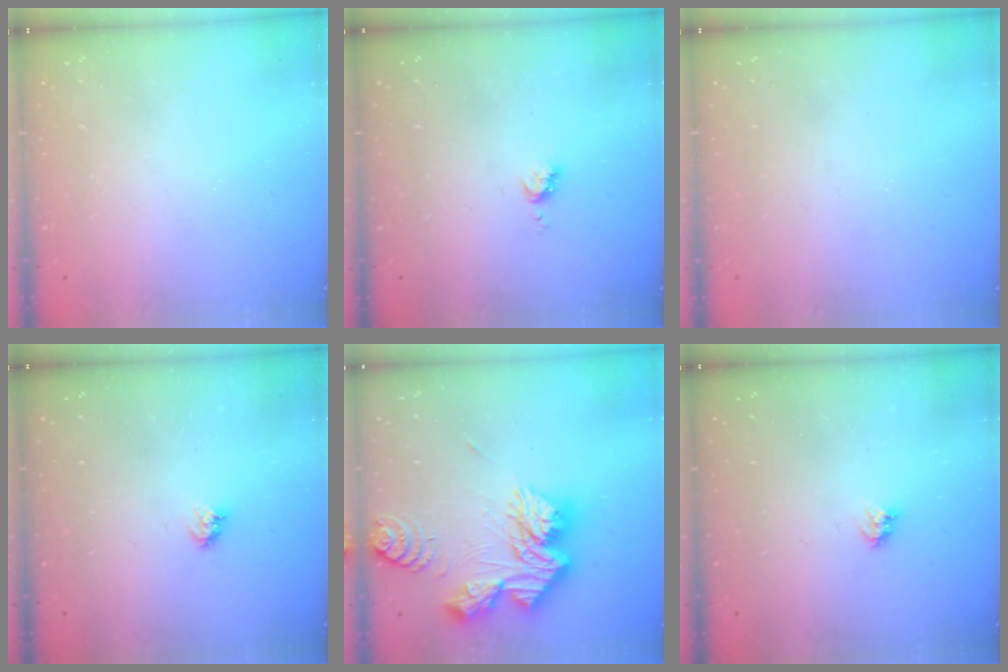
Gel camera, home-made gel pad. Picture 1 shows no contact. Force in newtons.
{"total": 3.8, "press": 3.7, "slide": 0.6}
{"total": 0.7, "press": 0.7, "slide": 0.1}
{"total": 3.4, "press": 3.4, "slide": 0.4}
{"total": 19.9, "press": 19.8, "slide": 1.7}
{"total": 3.6, "press": 3.6, "slide": 0.5}